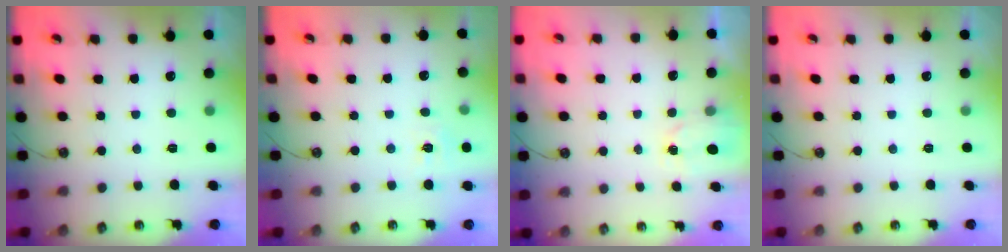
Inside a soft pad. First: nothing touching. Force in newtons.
{"total": 5.5, "press": 5.4, "slide": 0.7}
{"total": 1.7, "press": 1.6, "slide": 0.2}
{"total": 0.0}